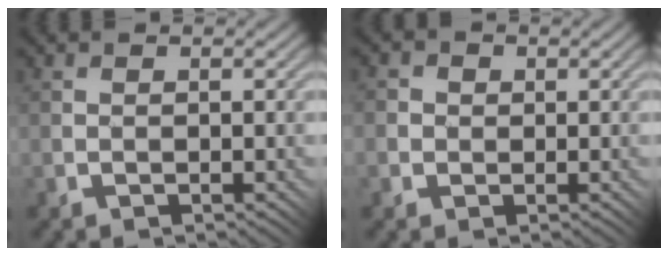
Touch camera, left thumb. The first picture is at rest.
{"total": 4.1, "force": [0.9, 3.9, 0.8], "torque": [-0.019, 0.017, -0.004]}